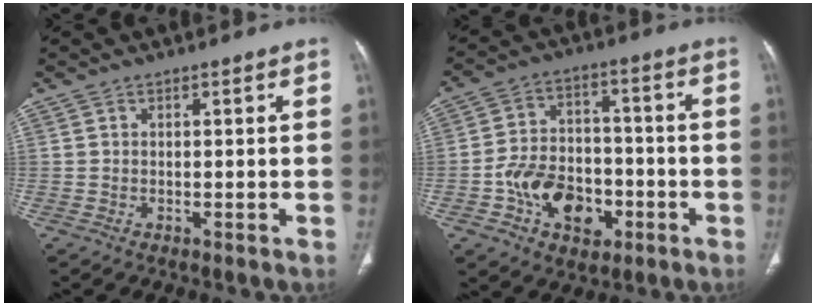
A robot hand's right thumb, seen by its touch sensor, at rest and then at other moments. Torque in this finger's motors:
{"motor_torque": [2.50, 2.50, 0.95, -1.20, 0.09]}